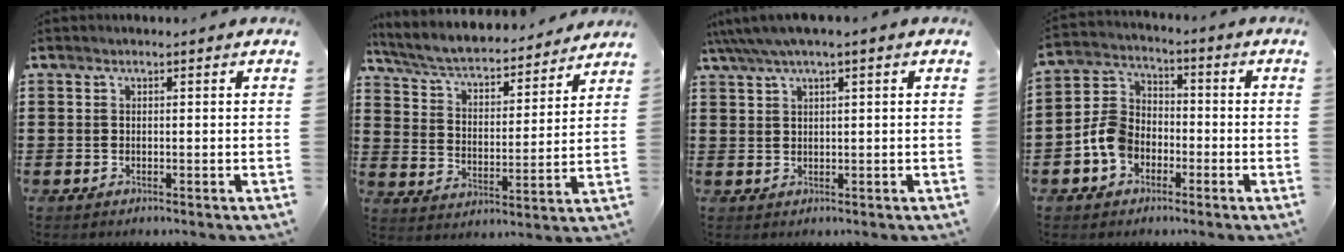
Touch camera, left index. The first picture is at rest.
{"total": 4.9, "force": [4.5, 0.6, 1.7], "torque": [-0.057, -0.035, 0.071]}
{"total": 2.5, "force": [1.3, 0.2, 2.2], "torque": [-0.044, 0.001, 0.023]}
{"total": 7.0, "force": [-3.1, 5.2, 3.6], "torque": [-0.101, 0.012, -0.065]}